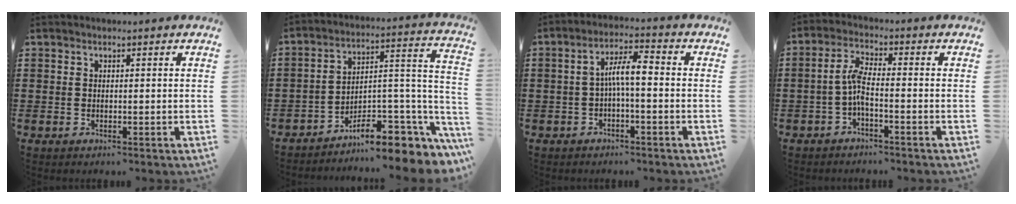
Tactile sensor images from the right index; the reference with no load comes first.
{"total": 9.4, "force": [-7.2, 3.4, 5.0], "torque": [-0.063, 0.015, -0.130]}
{"total": 5.5, "force": [-0.4, 1.4, 5.3], "torque": [-0.114, 0.007, -0.015]}
{"total": 4.2, "force": [-1.5, 1.0, 3.8], "torque": [-0.086, 0.003, -0.033]}